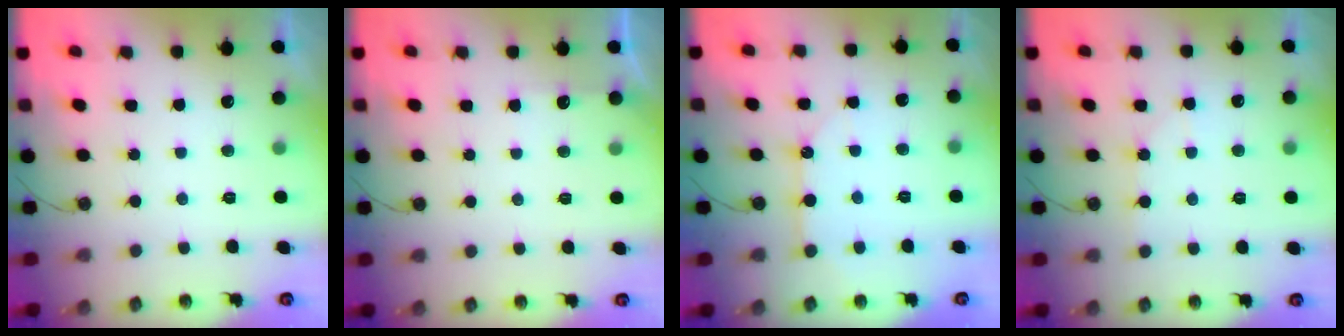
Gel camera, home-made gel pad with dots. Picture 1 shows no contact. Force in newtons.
{"total": 3.2, "press": 3.2, "slide": 0.4}
{"total": 8.0, "press": 8.0, "slide": 0.4}
{"total": 3.4, "press": 3.4, "slide": 0.5}